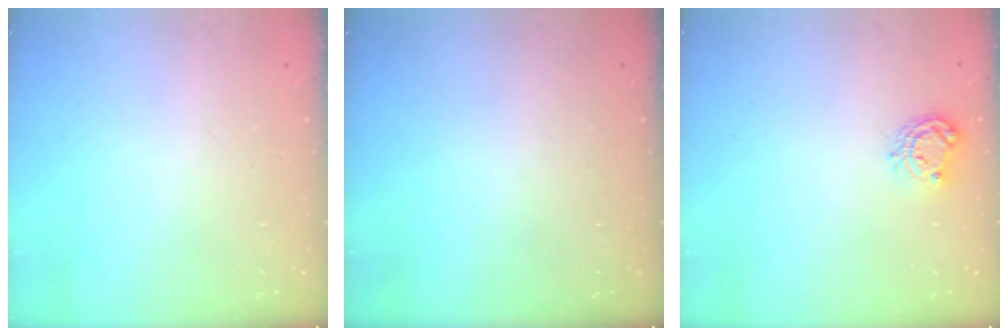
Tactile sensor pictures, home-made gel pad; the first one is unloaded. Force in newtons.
{"total": 0.0}
{"total": 6.8, "press": 6.8, "slide": 0.6}